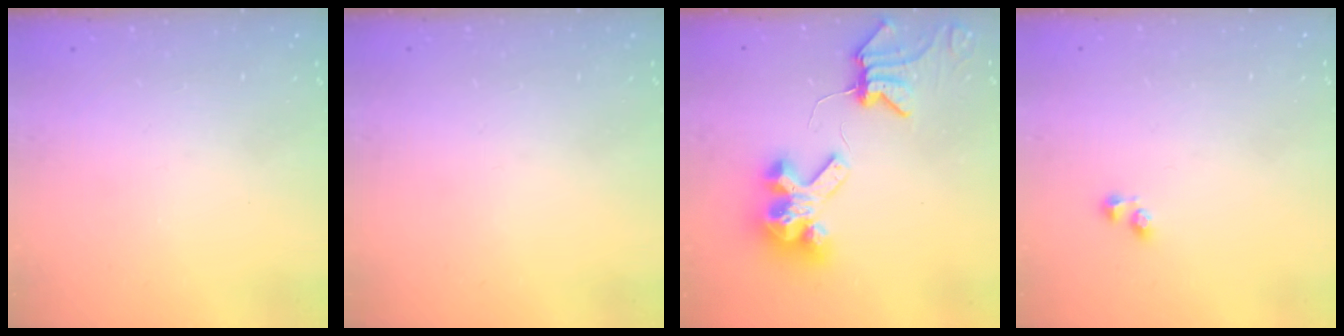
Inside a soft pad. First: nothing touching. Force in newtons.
{"total": 0.0}
{"total": 12.6, "press": 12.5, "slide": 1.6}
{"total": 2.1, "press": 1.9, "slide": 0.9}